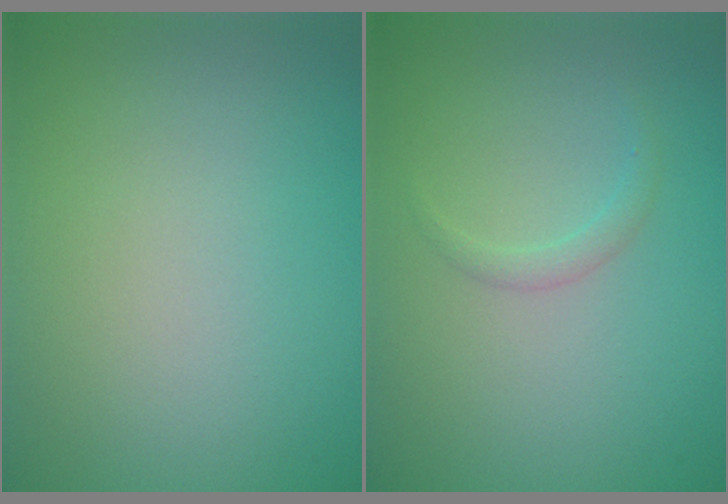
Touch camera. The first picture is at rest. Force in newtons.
{"total": 1.0, "press": 1.0, "slide": 0.0}